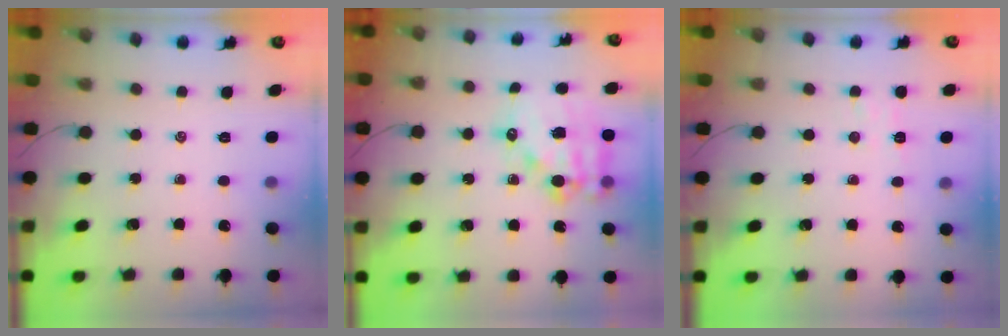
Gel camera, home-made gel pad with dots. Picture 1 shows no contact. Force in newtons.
{"total": 15.8, "press": 15.5, "slide": 3.2}
{"total": 5.4, "press": 5.4, "slide": 0.9}